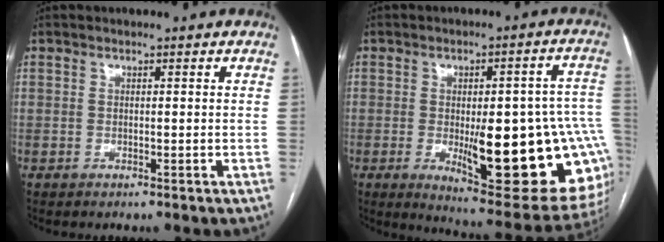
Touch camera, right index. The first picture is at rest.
{"total": 23.7, "force": [-4.3, 6.5, 22.4], "torque": [-0.201, 0.007, -0.032]}